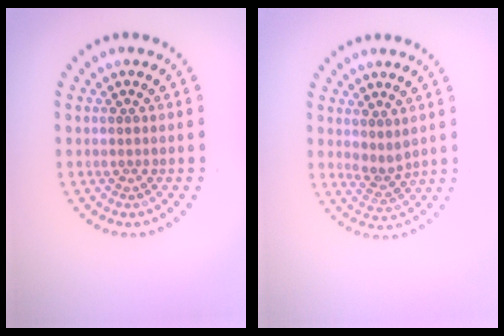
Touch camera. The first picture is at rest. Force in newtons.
{"total": 1.7, "press": 1.3, "slide": 1.1}